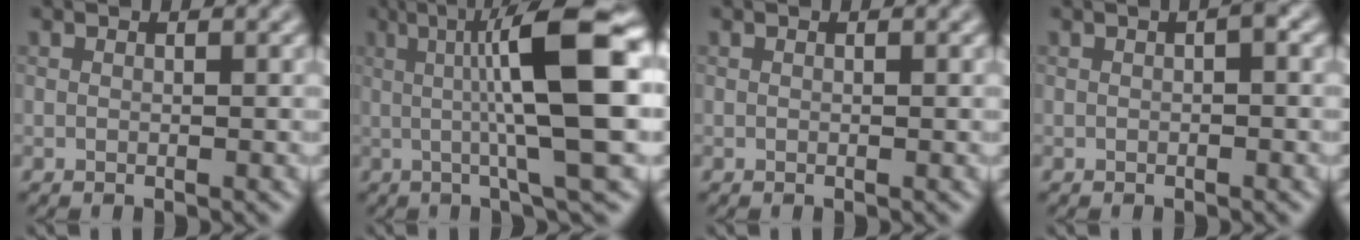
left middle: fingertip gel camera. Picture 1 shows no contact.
{"total": 10.8, "force": [0.8, 1.7, 10.6], "torque": [-0.150, 0.022, 0.020]}
{"total": 0.0}
{"total": 1.4, "force": [0.1, 0.2, 1.4], "torque": [-0.013, 0.006, 0.004]}